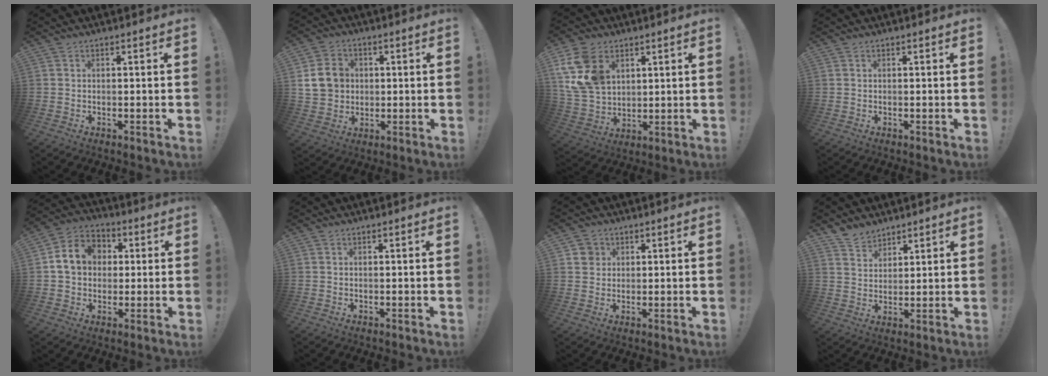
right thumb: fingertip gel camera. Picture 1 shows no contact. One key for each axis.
{"total": 10.4, "fx": 1.7, "fy": 9.2, "fz": 4.5, "tx": -0.069, "ty": 0.004, "tz": 0.043}
{"total": 15.5, "fx": 6.4, "fy": 11.3, "fz": 8.4, "tx": -0.161, "ty": -0.027, "tz": 0.128}
{"total": 0.0}
{"total": 11.8, "fx": 2.2, "fy": 9.9, "fz": 5.9, "tx": -0.084, "ty": 0.006, "tz": 0.050}
{"total": 0.0}
{"total": 4.1, "fx": 1.6, "fy": 3.7, "fz": 0.8, "tx": -0.007, "ty": -0.003, "tz": 0.029}
{"total": 6.0, "fx": 5.1, "fy": 3.2, "fz": 0.4, "tx": -0.012, "ty": -0.034, "tz": 0.099}